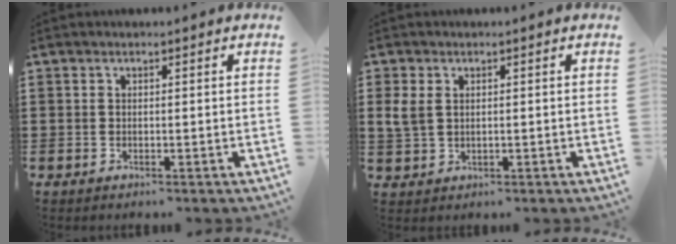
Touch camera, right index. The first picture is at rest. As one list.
[{"total": 2.9, "force": [0.9, 1.9, 2.0], "torque": [-0.052, 0.004, 0.013]}]